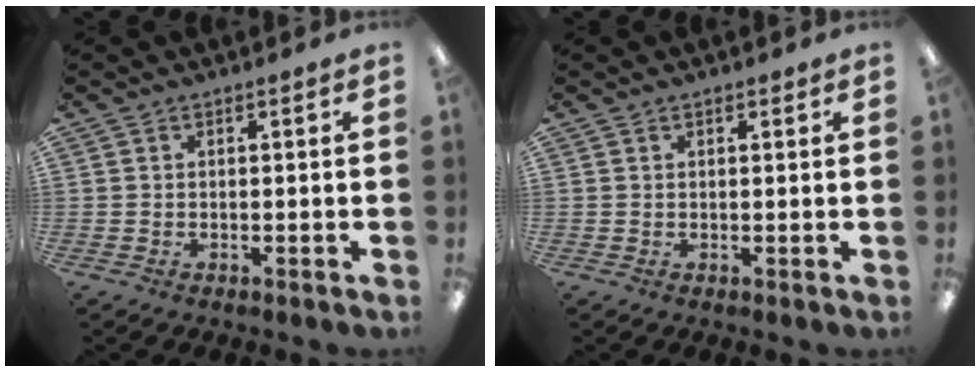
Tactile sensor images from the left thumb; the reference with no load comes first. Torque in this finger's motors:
{"motor_torque": [-0.12, -0.04, -0.15, 0.05, -0.01]}